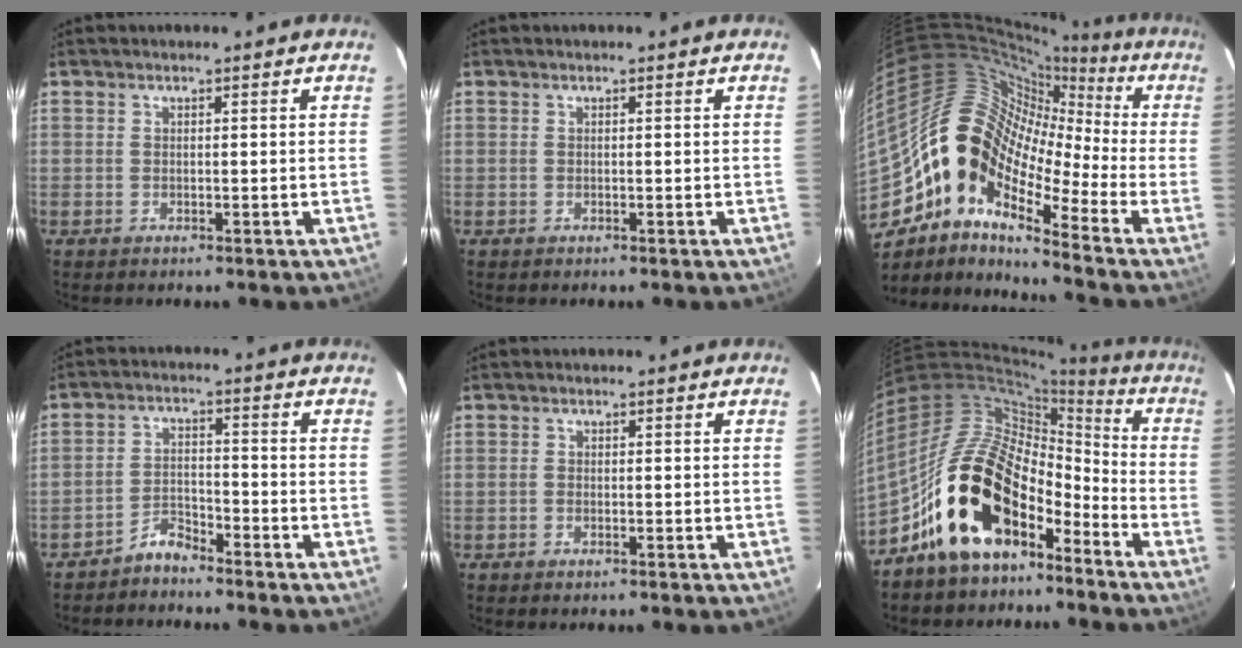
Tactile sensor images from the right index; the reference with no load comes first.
{"total": 0.0}
{"total": 15.8, "force": [-6.5, 8.8, 11.4], "torque": [-0.180, 0.007, -0.145]}
{"total": 3.9, "force": [-3.6, 1.1, 0.6], "torque": [-0.014, 0.013, -0.069]}
{"total": 0.7, "force": [-0.6, 0.4, 0.3], "torque": [-0.008, -0.002, -0.012]}
{"total": 20.7, "force": [-12.3, 11.2, 12.3], "torque": [-0.233, 0.018, -0.214]}